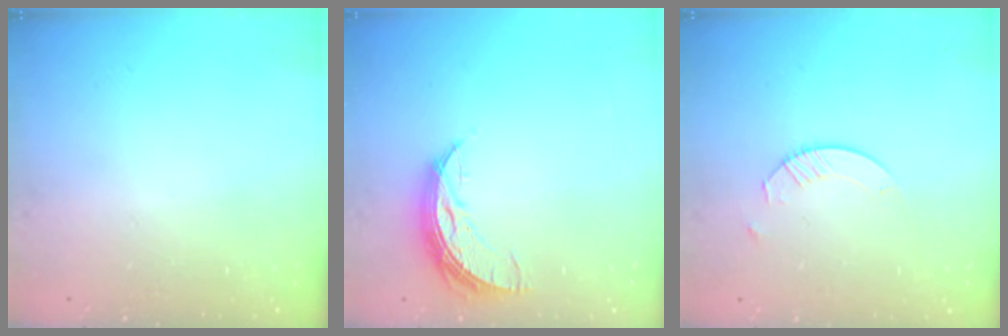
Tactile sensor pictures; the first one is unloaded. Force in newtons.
{"total": 8.1, "press": 8.0, "slide": 0.6}
{"total": 4.5, "press": 4.5, "slide": 0.5}